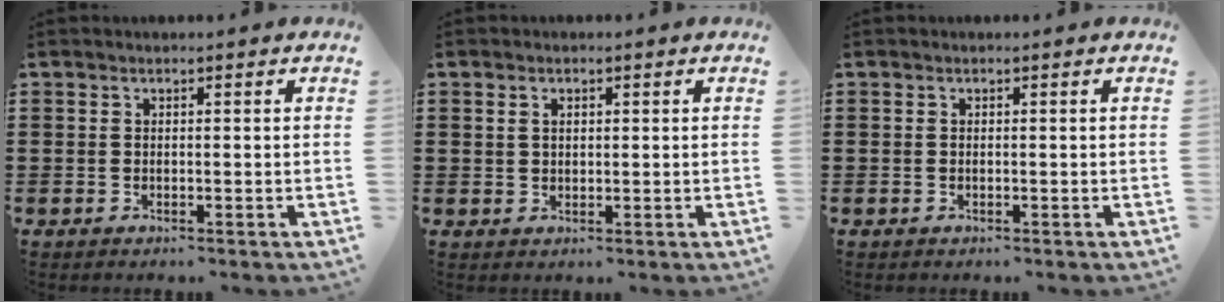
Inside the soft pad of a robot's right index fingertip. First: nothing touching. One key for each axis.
{"total": 1.4, "fx": 0.5, "fy": 0.8, "fz": 1.0, "tx": -0.022, "ty": 0.003, "tz": 0.010}
{"total": 0.0}